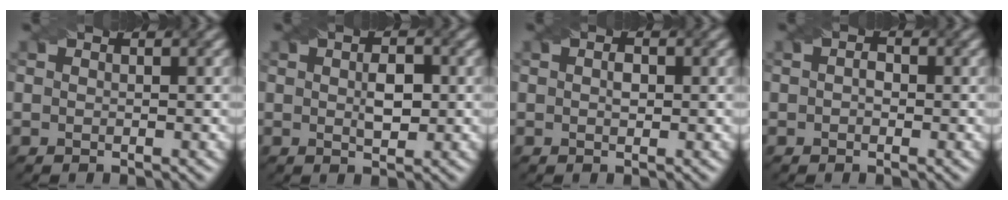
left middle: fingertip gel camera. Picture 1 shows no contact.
{"total": 2.6, "force": [0.2, 1.3, 2.2], "torque": [-0.041, 0.001, 0.005]}
{"total": 1.1, "force": [0.1, 0.6, 0.9], "torque": [-0.016, 0.003, 0.001]}
{"total": 1.5, "force": [0.2, 1.0, 1.1], "torque": [-0.013, -0.001, -0.008]}